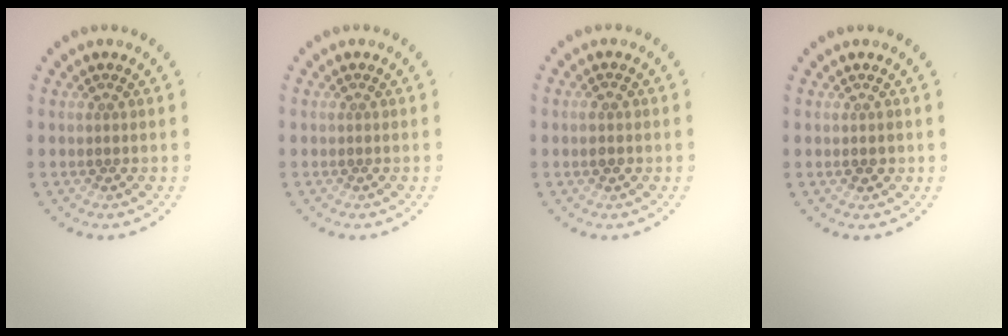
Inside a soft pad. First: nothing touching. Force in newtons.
{"total": 0.0}
{"total": 1.4, "press": 1.4, "slide": 0.1}
{"total": 0.9, "press": 0.9, "slide": 0.2}